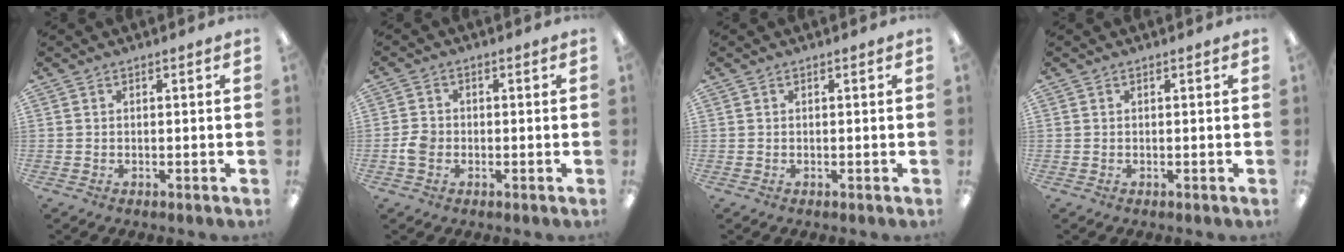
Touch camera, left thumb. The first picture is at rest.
{"total": 3.5, "force": [-1.0, 2.7, 2.0], "torque": [-0.033, 0.008, -0.017]}
{"total": 0.0}
{"total": 0.0}